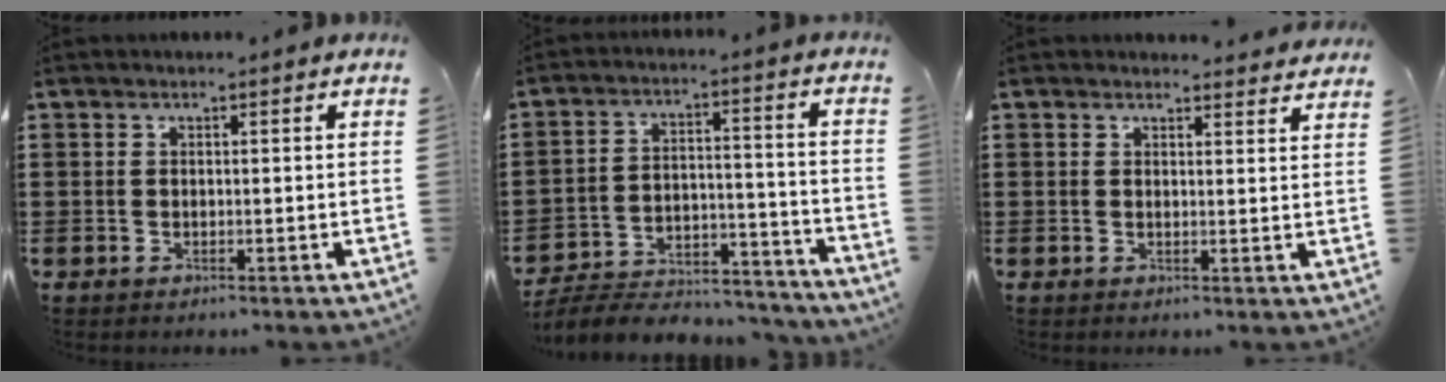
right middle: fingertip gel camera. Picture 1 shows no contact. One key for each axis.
{"total": 5.7, "fx": -5.5, "fy": 1.2, "fz": 1.0, "tx": -0.023, "ty": 0.007, "tz": -0.111}
{"total": 1.8, "fx": 1.7, "fy": 0.4, "fz": 0.0, "tx": 0.010, "ty": -0.005, "tz": 0.030}